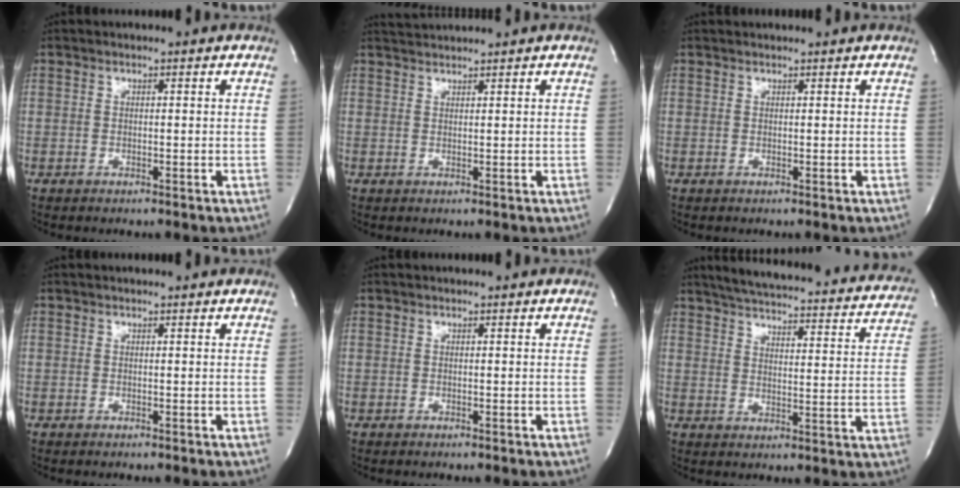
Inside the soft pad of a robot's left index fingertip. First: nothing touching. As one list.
[{"total": 2.2, "force": [2.1, -0.8, -0.1], "torque": [-0.001, 0.008, 0.048]}, {"total": 1.8, "force": [1.8, 0.0, 0.3], "torque": [-0.004, 0.019, 0.027]}, {"total": 1.0, "force": [1.0, 0.0, 0.2], "torque": [-0.008, 0.006, 0.012]}, {"total": 0.0}, {"total": 28.1, "force": [25.6, 4.9, 10.6], "torque": [-0.164, -0.047, 0.302]}]